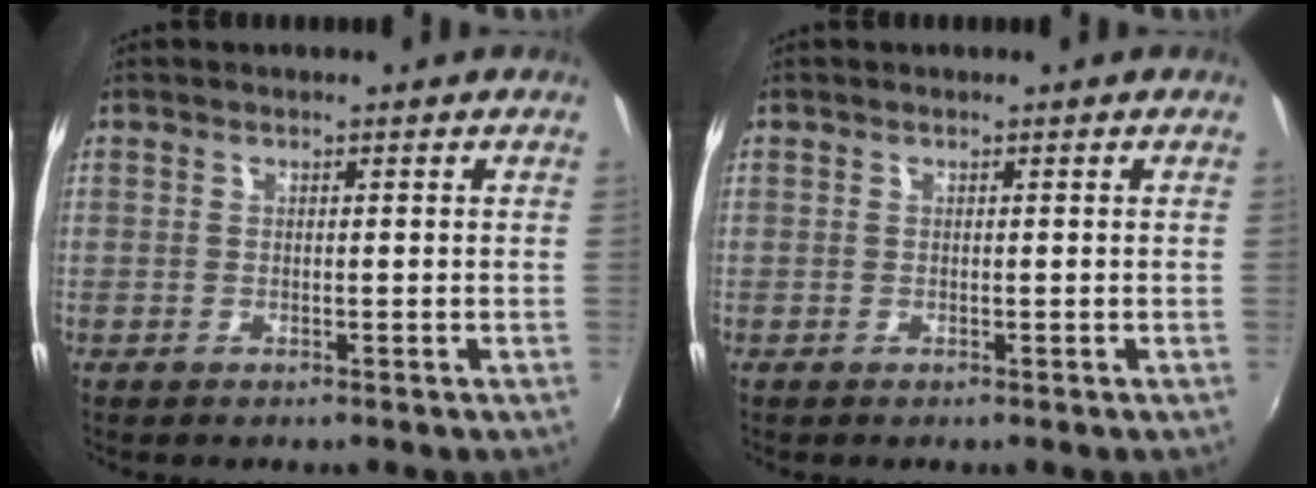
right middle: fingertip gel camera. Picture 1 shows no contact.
{"total": 0.0}